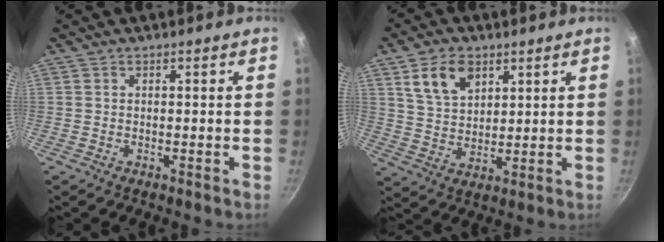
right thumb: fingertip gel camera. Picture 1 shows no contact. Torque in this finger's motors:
{"motor_torque": [-0.19, 0.30, 0.35, 0.43, 0.04]}